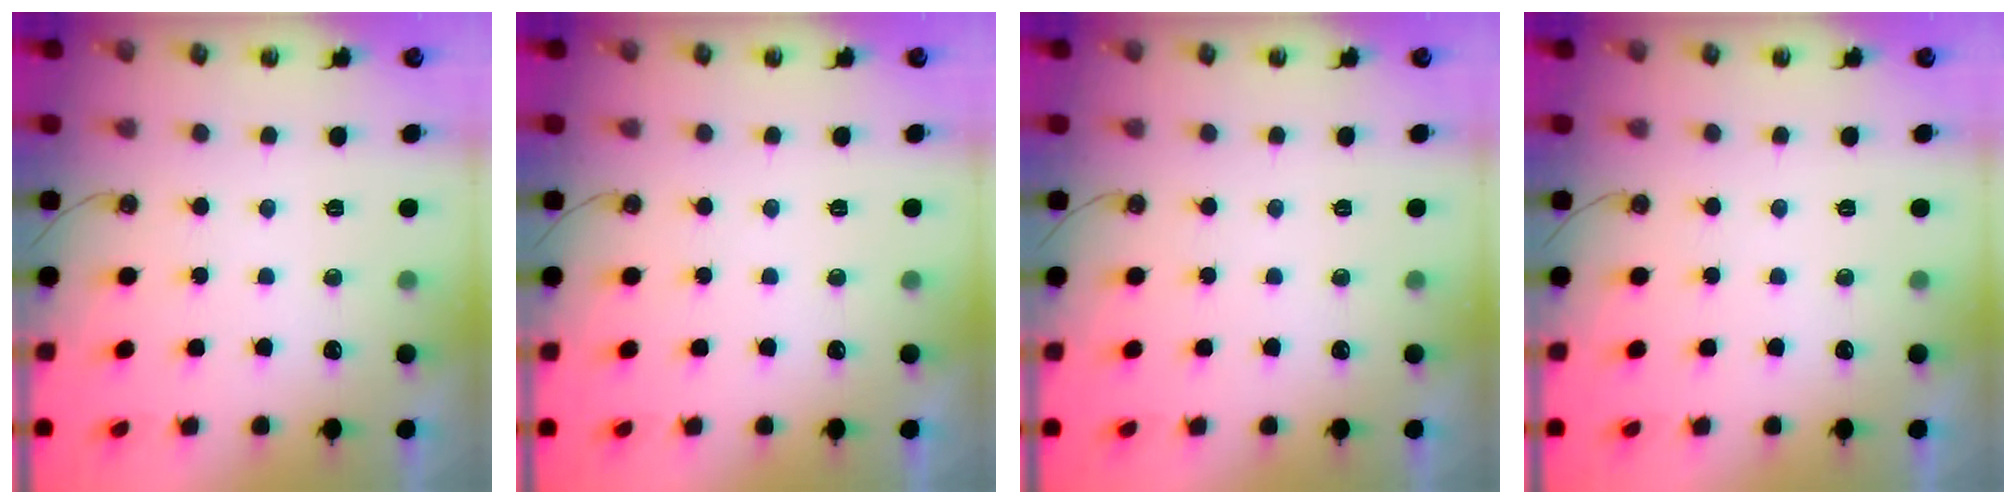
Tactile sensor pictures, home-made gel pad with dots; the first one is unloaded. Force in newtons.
{"total": 0.0}
{"total": 0.0}
{"total": 0.0}